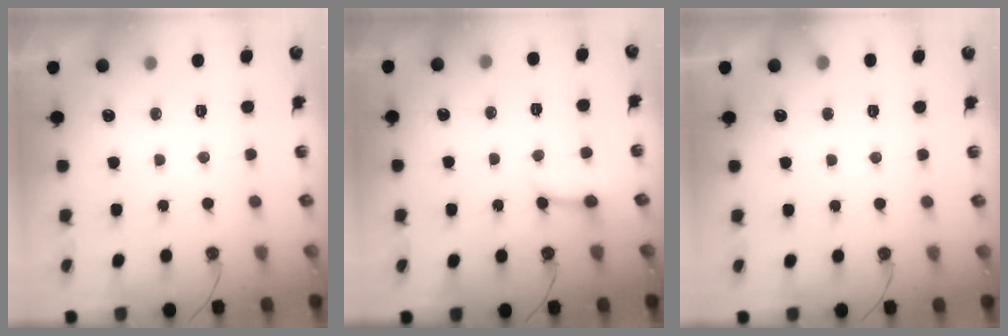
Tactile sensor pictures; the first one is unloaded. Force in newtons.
{"total": 3.7, "press": 3.7, "slide": 0.4}
{"total": 3.2, "press": 3.2, "slide": 0.2}